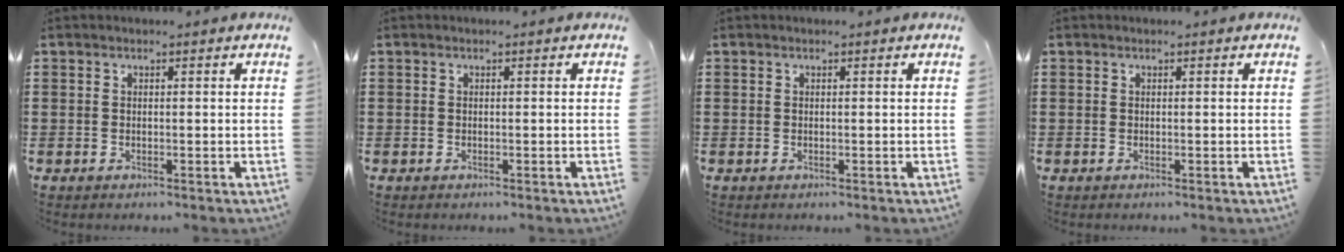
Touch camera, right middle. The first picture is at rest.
{"total": 0.0}
{"total": 0.0}
{"total": 0.0}